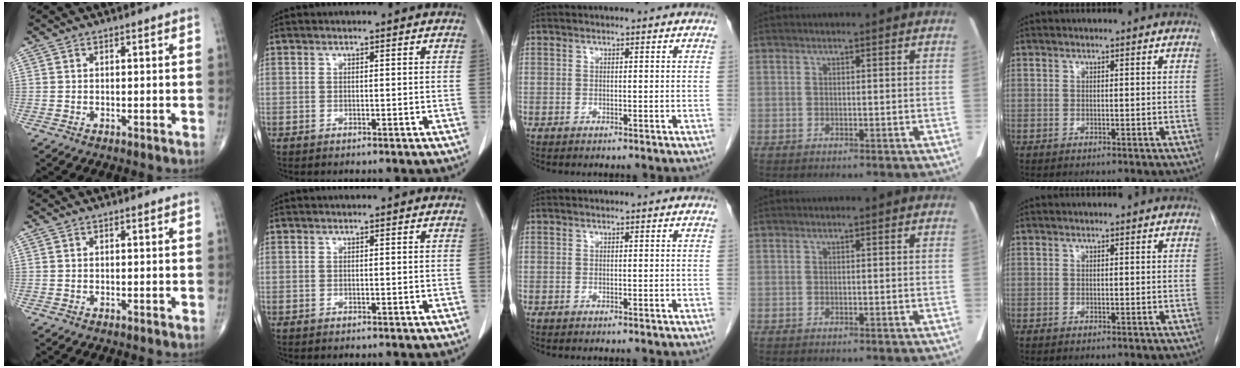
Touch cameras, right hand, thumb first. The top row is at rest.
{}